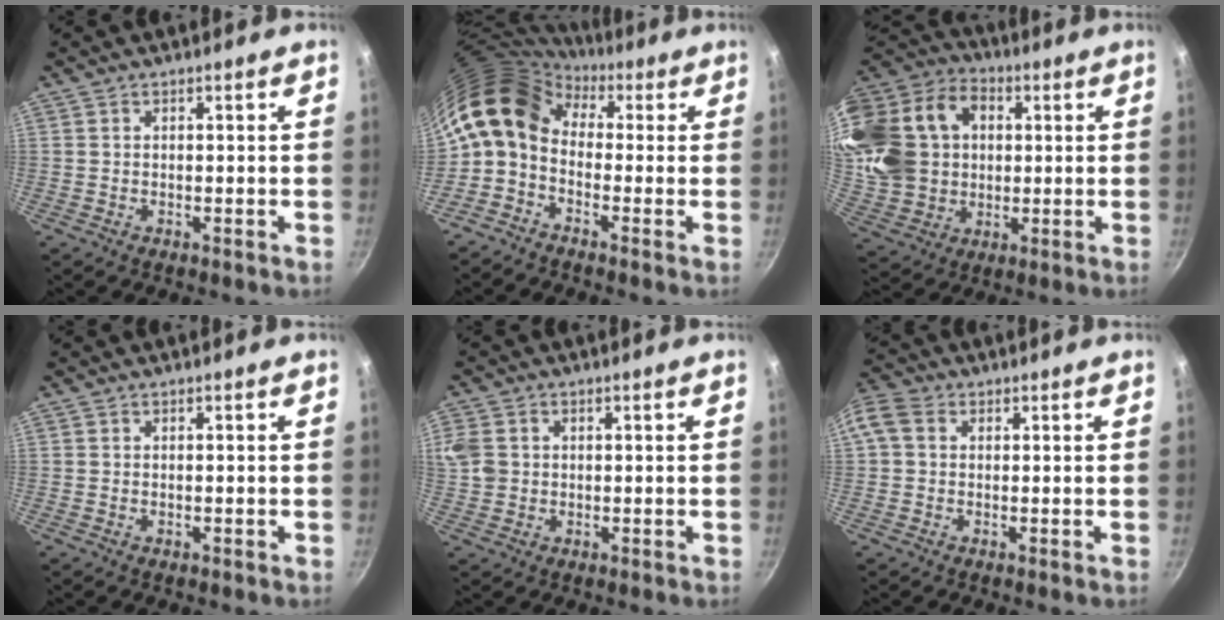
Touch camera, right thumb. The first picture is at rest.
{"total": 10.5, "force": [2.1, 7.2, 7.3], "torque": [-0.123, 0.024, 0.013]}
{"total": 24.9, "force": [3.8, 19.5, 15.0], "torque": [-0.296, 0.031, 0.078]}
{"total": 0.0}
{"total": 8.2, "force": [1.2, 6.9, 4.3], "torque": [-0.098, 0.012, 0.022]}
{"total": 7.6, "force": [1.5, 6.1, 4.3], "torque": [-0.100, 0.023, 0.013]}